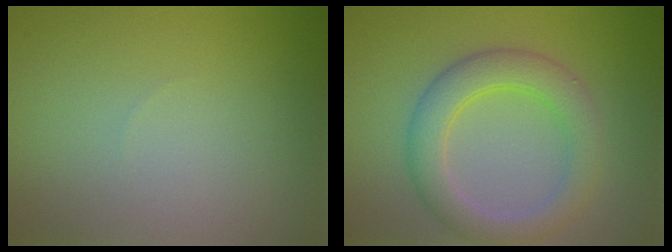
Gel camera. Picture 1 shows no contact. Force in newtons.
{"total": 4.7, "press": 4.7, "slide": 0.2}